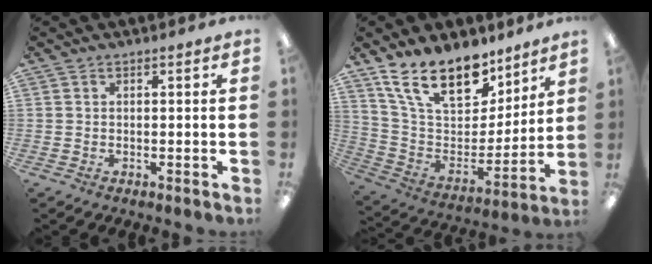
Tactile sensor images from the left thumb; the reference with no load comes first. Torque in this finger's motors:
{"motor_torque": [0.52, 0.57, 1.16, -1.61, 0.11]}